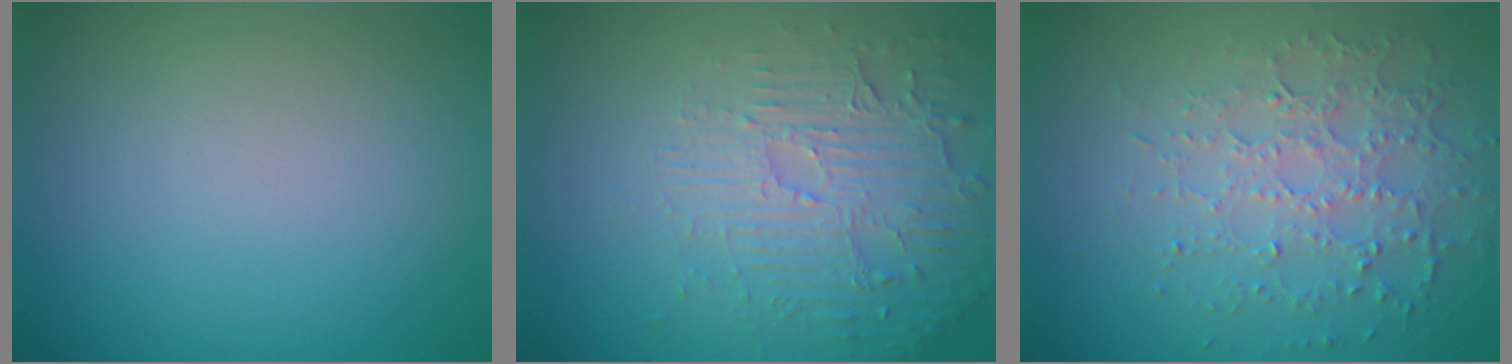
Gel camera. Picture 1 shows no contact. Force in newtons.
{"total": 4.8, "press": 3.3, "slide": 3.4}
{"total": 3.8, "press": 3.4, "slide": 1.7}